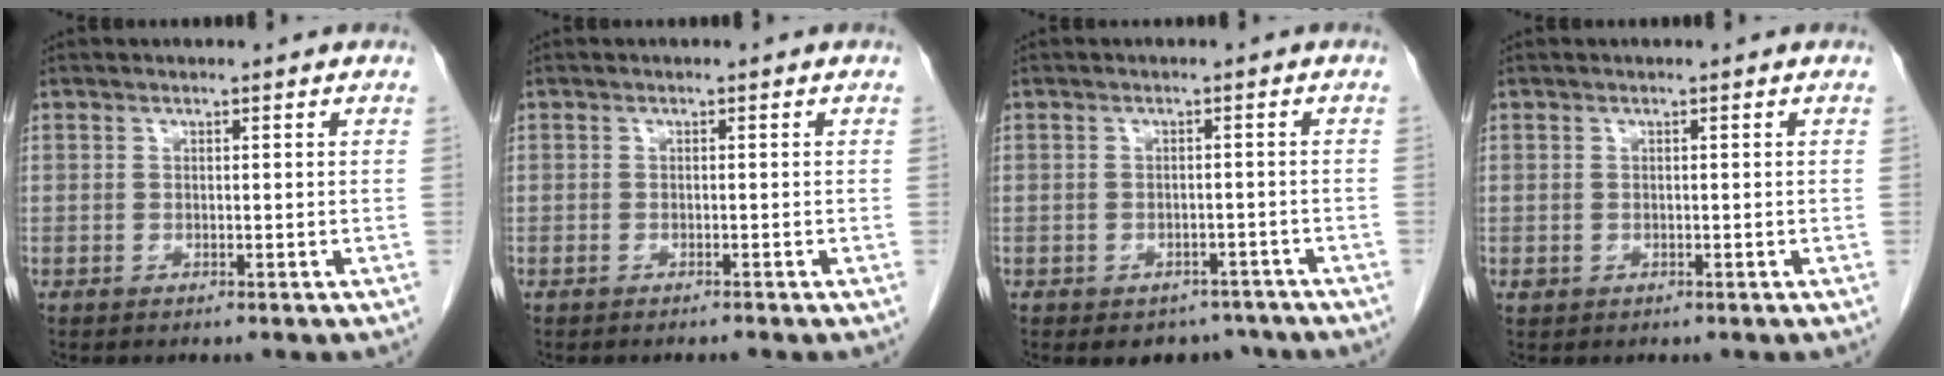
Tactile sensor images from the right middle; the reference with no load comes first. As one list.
[{"total": 0.6, "force": [-0.6, -0.1, 0.3], "torque": [-0.009, -0.001, -0.010]}, {"total": 4.8, "force": [-3.8, 2.8, 0.7], "torque": [0.009, 0.011, -0.045]}, {"total": 0.7, "force": [-0.2, 0.7, 0.3], "torque": [-0.007, 0.001, 0.001]}]